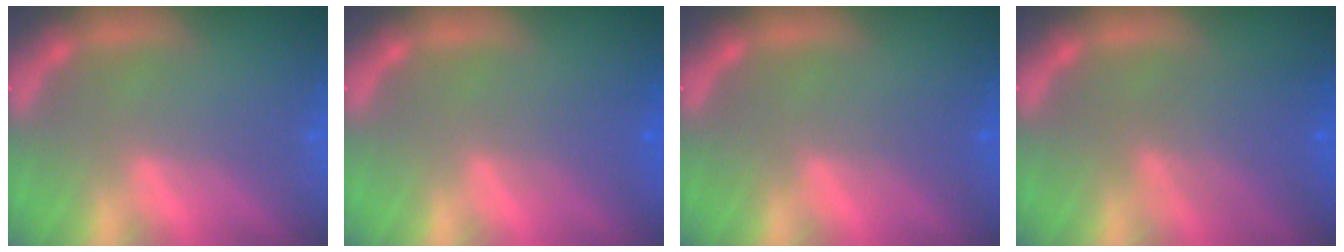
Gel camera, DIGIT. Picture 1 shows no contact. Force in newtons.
{"total": 1.9}
{"total": 1.0}
{"total": 4.6}